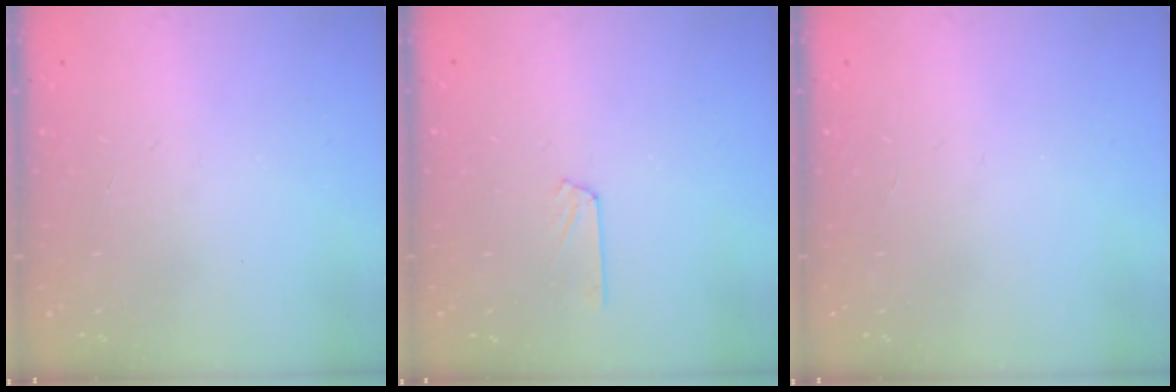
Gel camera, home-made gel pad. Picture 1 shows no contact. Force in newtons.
{"total": 2.5, "press": 2.4, "slide": 0.3}
{"total": 0.0}